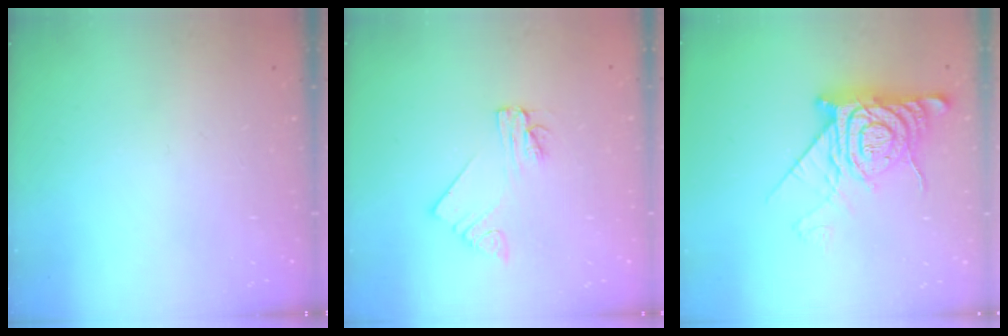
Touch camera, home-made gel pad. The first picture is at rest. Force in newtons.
{"total": 2.2, "press": 2.2, "slide": 0.1}
{"total": 15.0, "press": 15.0, "slide": 1.3}